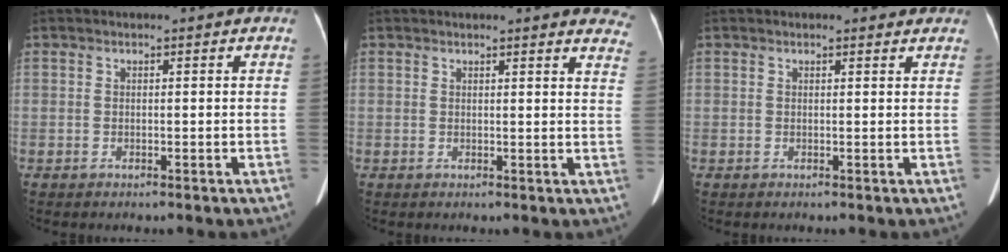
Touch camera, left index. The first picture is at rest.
{"total": 11.4, "force": [10.7, 1.5, 3.5], "torque": [-0.007, -0.052, 0.085]}
{"total": 2.9, "force": [2.7, 0.8, 0.8], "torque": [-0.005, -0.007, 0.020]}